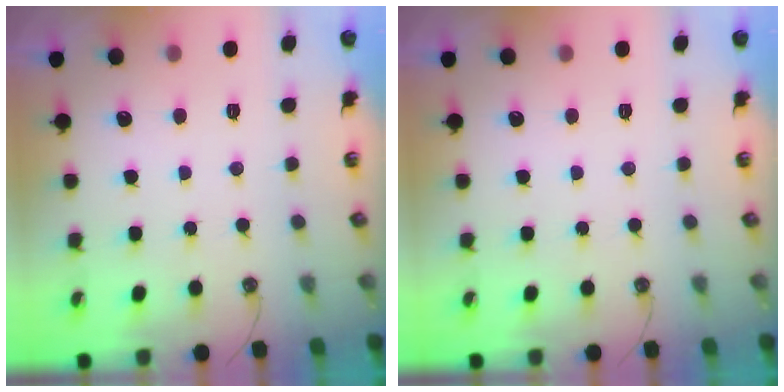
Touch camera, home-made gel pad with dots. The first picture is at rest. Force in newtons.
{"total": 0.0}